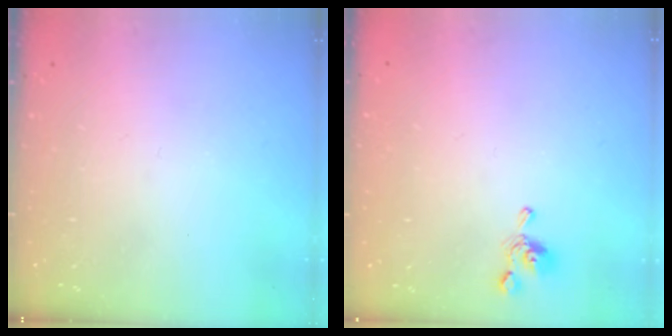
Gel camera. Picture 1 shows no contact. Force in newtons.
{"total": 2.7, "press": 2.7, "slide": 0.4}